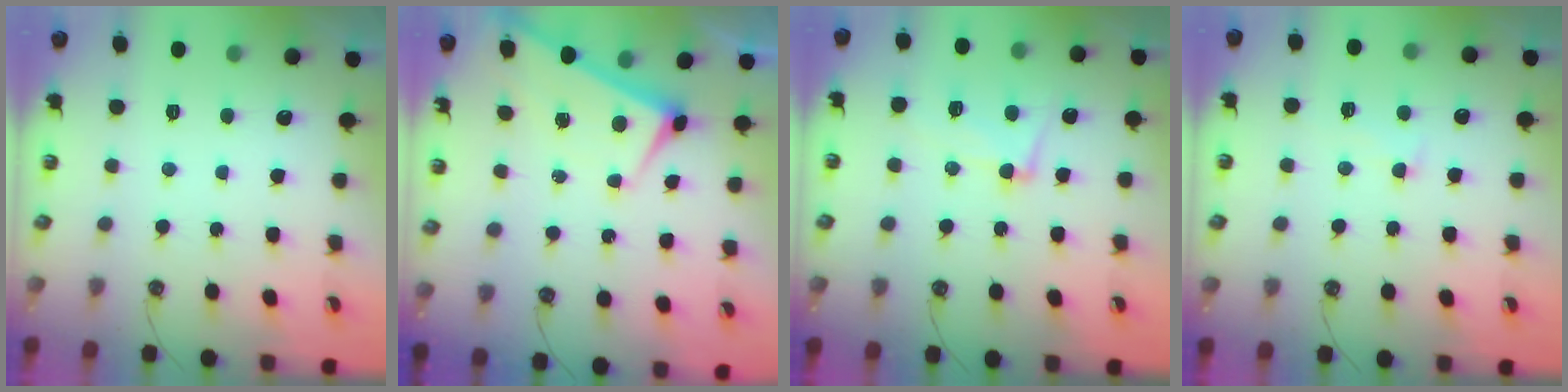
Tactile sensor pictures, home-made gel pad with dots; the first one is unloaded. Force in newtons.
{"total": 1.0, "press": 1.0, "slide": 0.1}
{"total": 10.6, "press": 10.4, "slide": 1.9}
{"total": 0.9, "press": 0.6, "slide": 0.7}